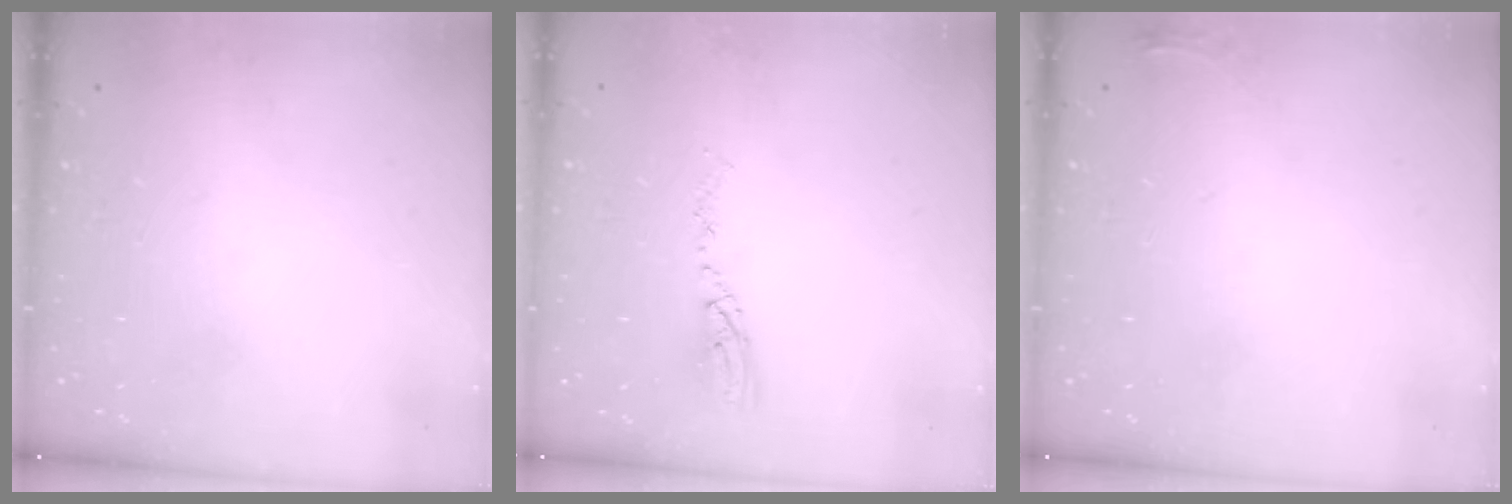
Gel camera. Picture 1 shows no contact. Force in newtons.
{"total": 5.4, "press": 5.3, "slide": 0.6}
{"total": 3.6, "press": 3.6, "slide": 0.5}